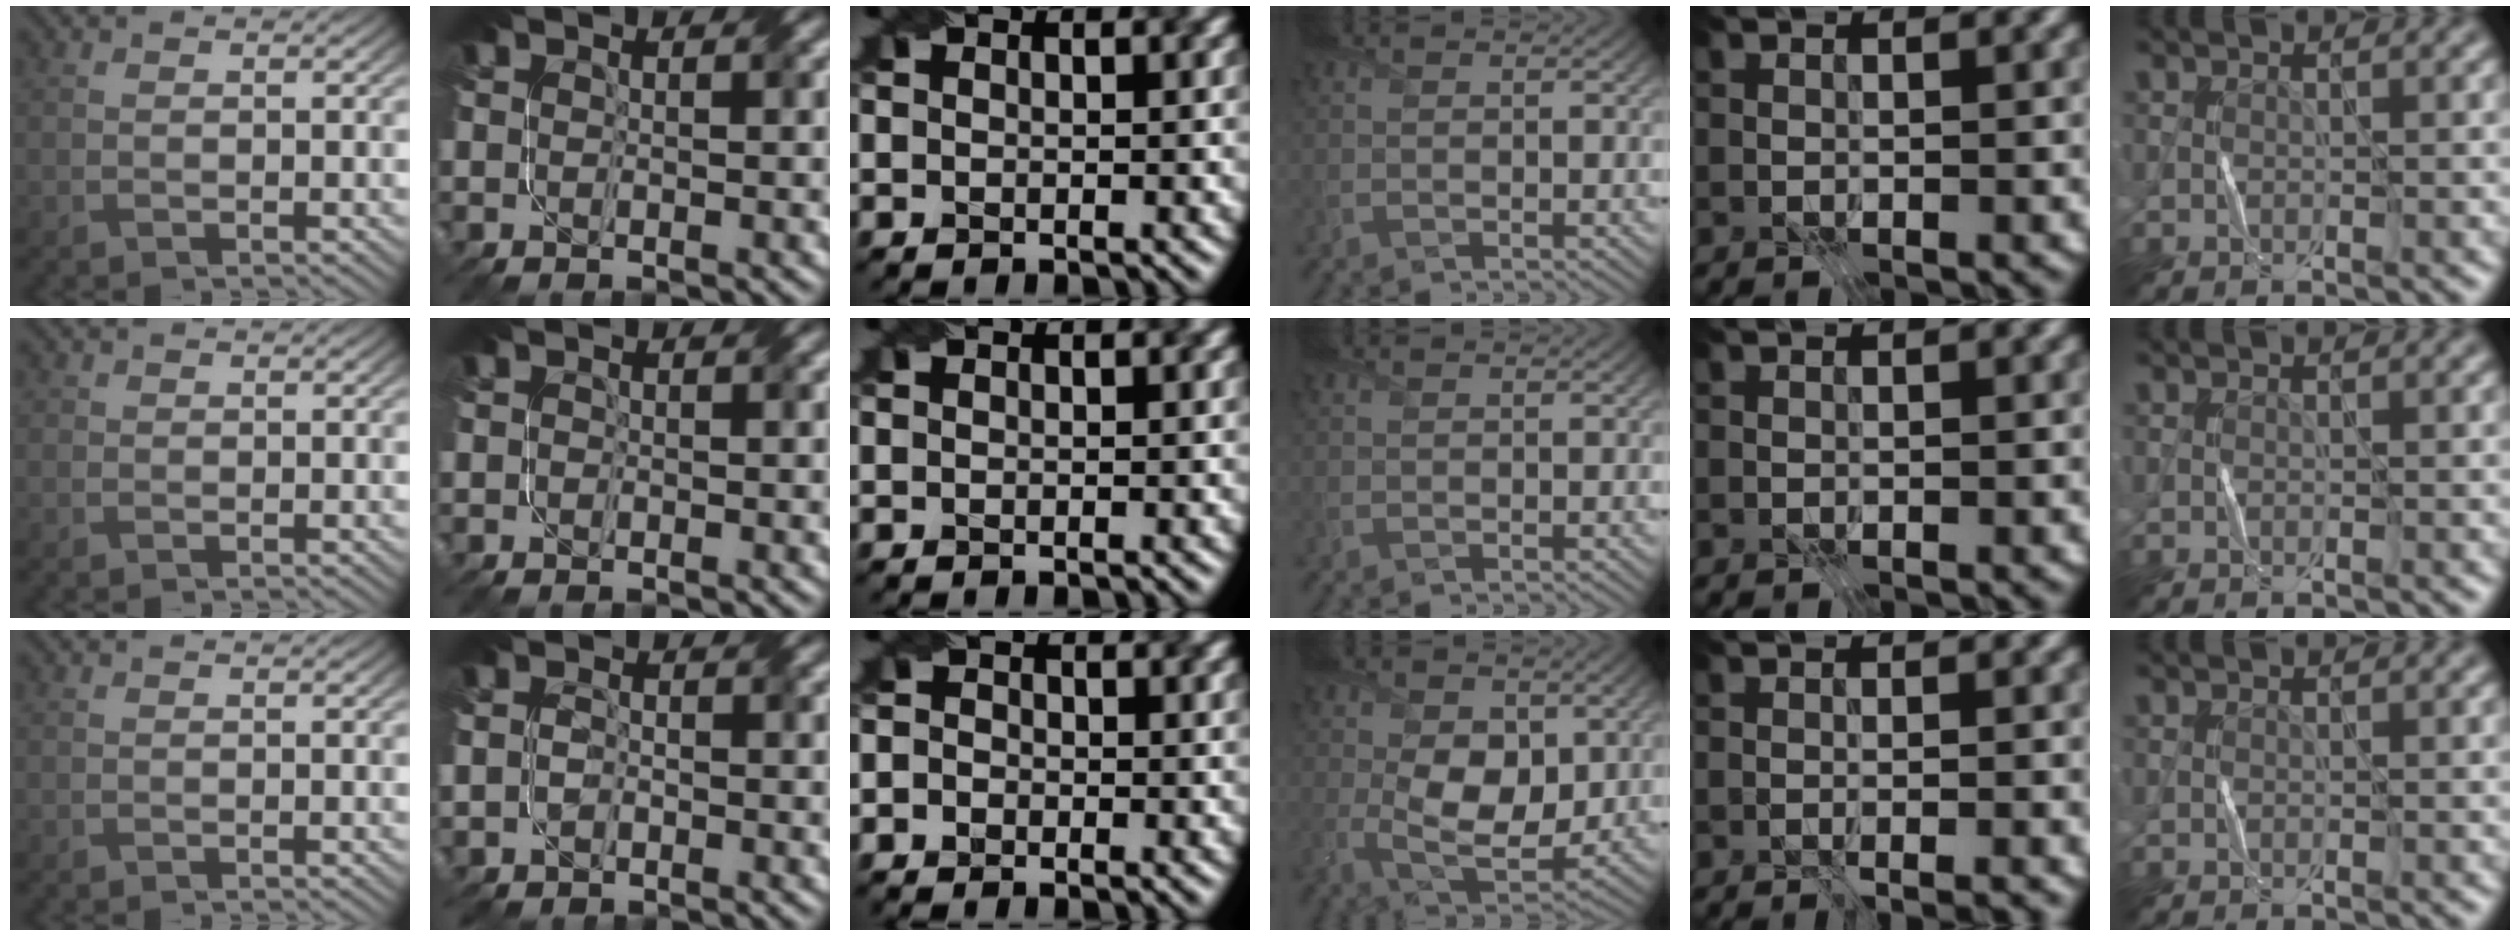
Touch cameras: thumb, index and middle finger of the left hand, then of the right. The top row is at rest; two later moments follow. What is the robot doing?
{"motion": "fold", "object": "paper"}